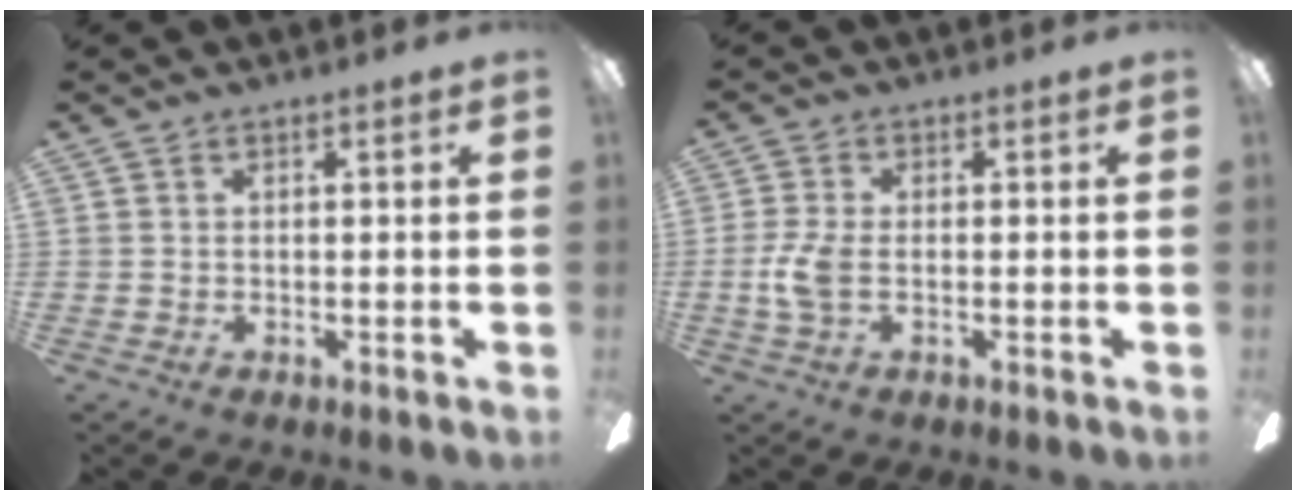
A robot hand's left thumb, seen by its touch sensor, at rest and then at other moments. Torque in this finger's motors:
{"motor_torque": [-0.08, 0.13, 0.05, -0.04, 0.02]}